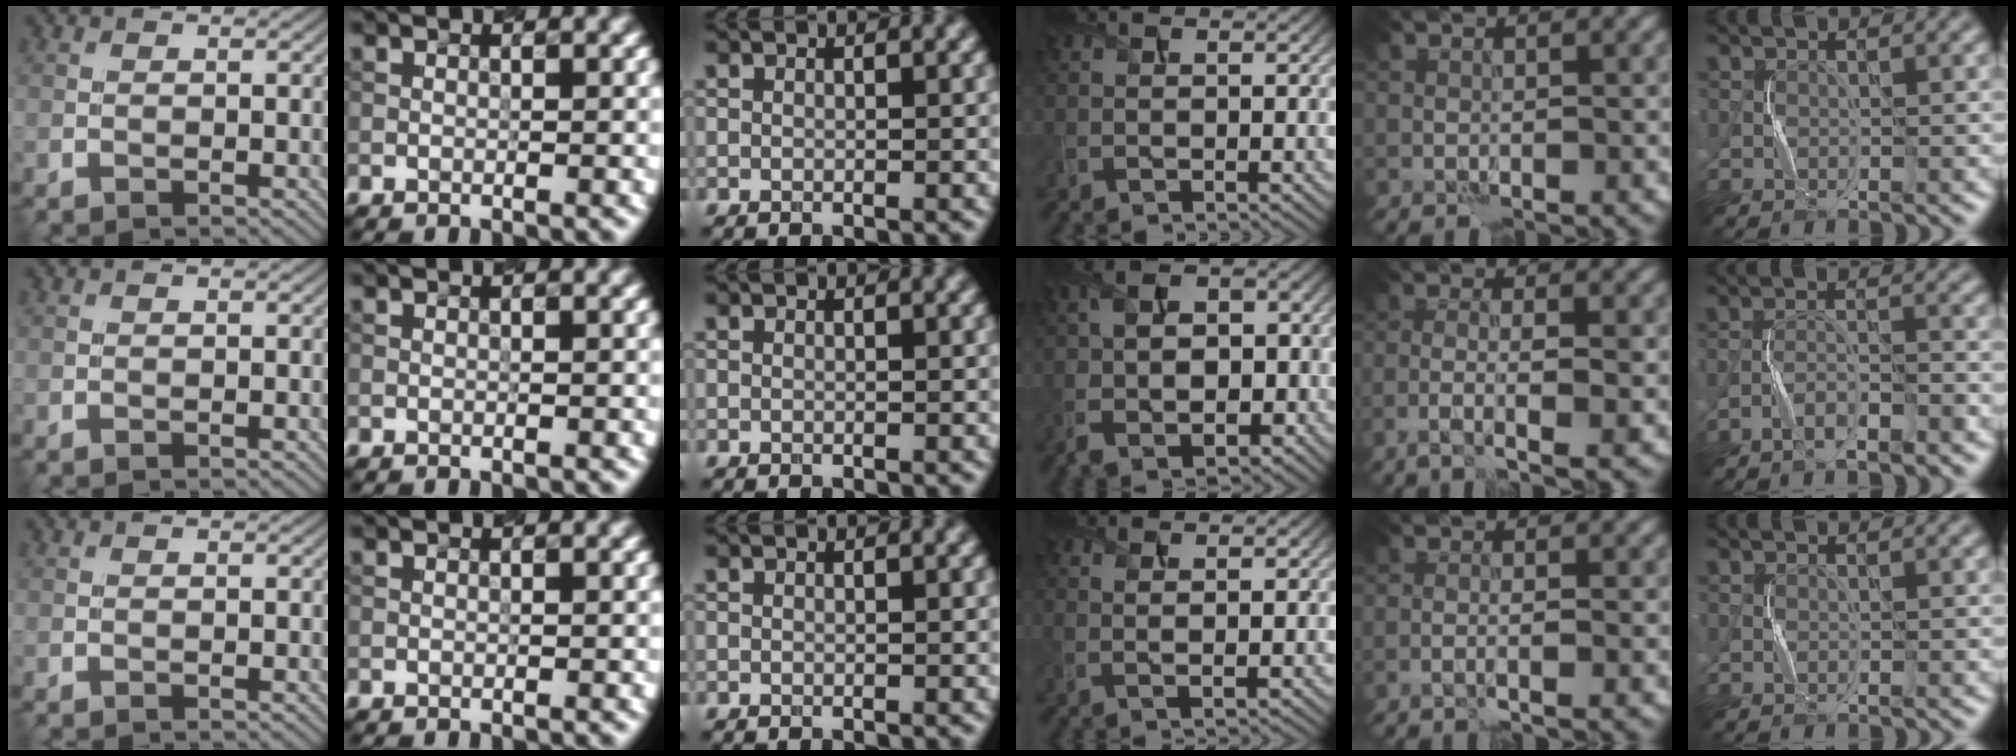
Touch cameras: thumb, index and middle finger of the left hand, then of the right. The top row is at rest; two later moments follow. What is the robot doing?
{"motion": "squeeze", "object": "sponge"}